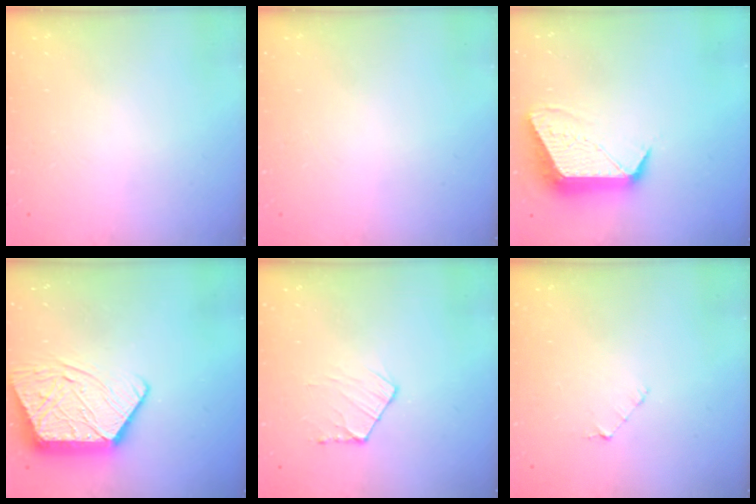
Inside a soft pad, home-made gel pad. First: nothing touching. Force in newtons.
{"total": 0.0}
{"total": 12.1, "press": 12.1, "slide": 0.6}
{"total": 14.4, "press": 14.3, "slide": 1.2}
{"total": 6.2, "press": 6.1, "slide": 0.8}
{"total": 3.4, "press": 3.4, "slide": 0.3}